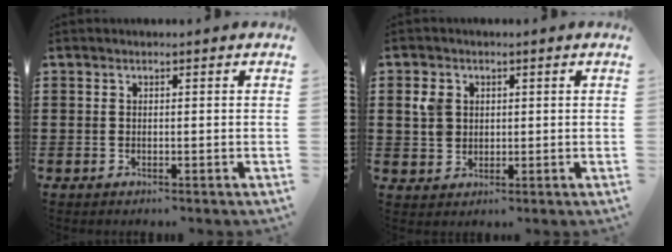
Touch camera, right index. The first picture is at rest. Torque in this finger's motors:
{"motor_torque": [0.02, 0.01, 0.09, 0.06]}